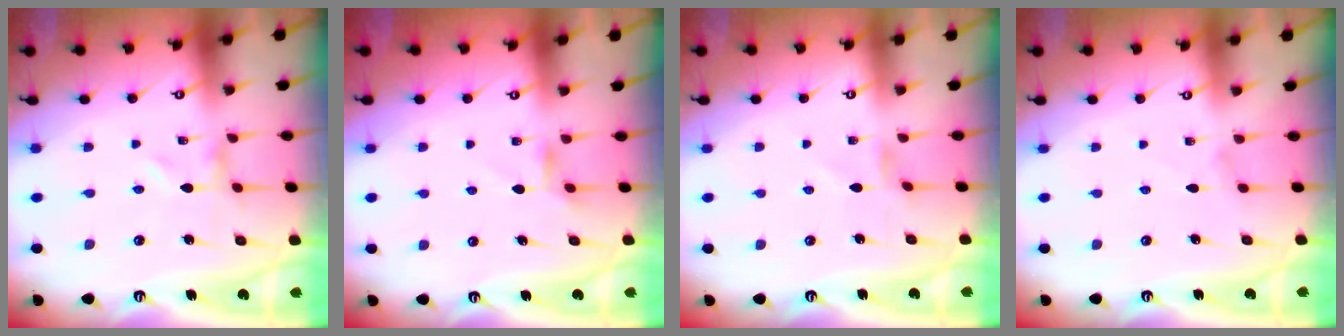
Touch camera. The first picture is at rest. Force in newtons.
{"total": 3.9, "press": 3.9, "slide": 0.4}
{"total": 1.2, "press": 1.2, "slide": 0.4}
{"total": 0.8, "press": 0.8, "slide": 0.1}